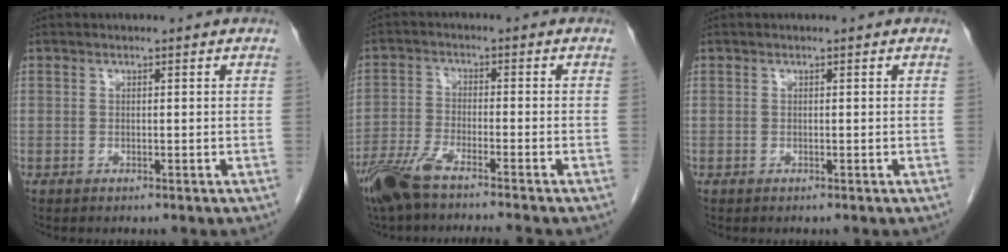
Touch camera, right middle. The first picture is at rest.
{"total": 8.6, "force": [-7.1, 0.1, 4.9], "torque": [-0.092, -0.025, -0.129]}
{"total": 0.0}